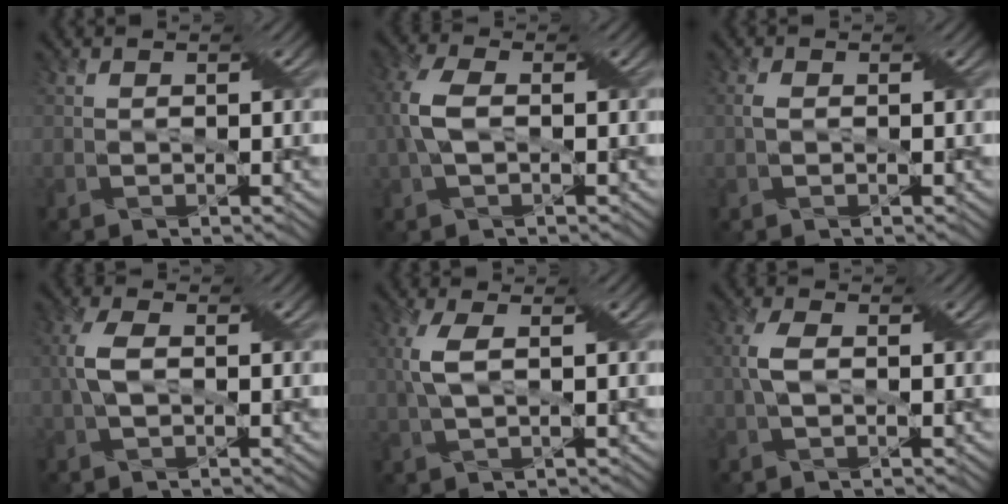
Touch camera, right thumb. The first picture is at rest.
{"total": 5.3, "force": [0.2, 2.9, 4.4], "torque": [-0.120, 0.013, 0.001]}
{"total": 1.4, "force": [0.1, 0.8, 1.1], "torque": [-0.026, 0.007, 0.000]}
{"total": 3.5, "force": [0.2, 1.8, 3.0], "torque": [-0.077, 0.009, 0.002]}
{"total": 4.0, "force": [0.7, 1.3, 3.8], "torque": [-0.099, 0.012, 0.014]}
{"total": 2.8, "force": [0.2, 1.3, 2.5], "torque": [-0.062, 0.008, 0.001]}